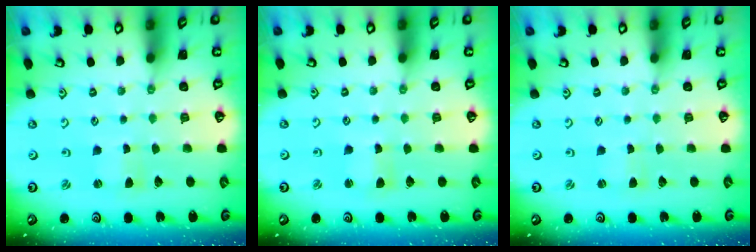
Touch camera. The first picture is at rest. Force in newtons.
{"total": 2.6, "press": 2.5, "slide": 0.3}
{"total": 1.0, "press": 1.0, "slide": 0.3}